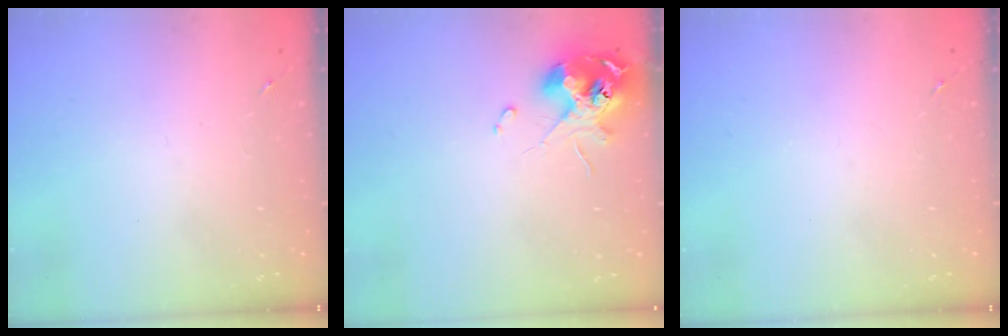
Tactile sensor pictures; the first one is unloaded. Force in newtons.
{"total": 11.3, "press": 11.2, "slide": 1.5}
{"total": 0.0}